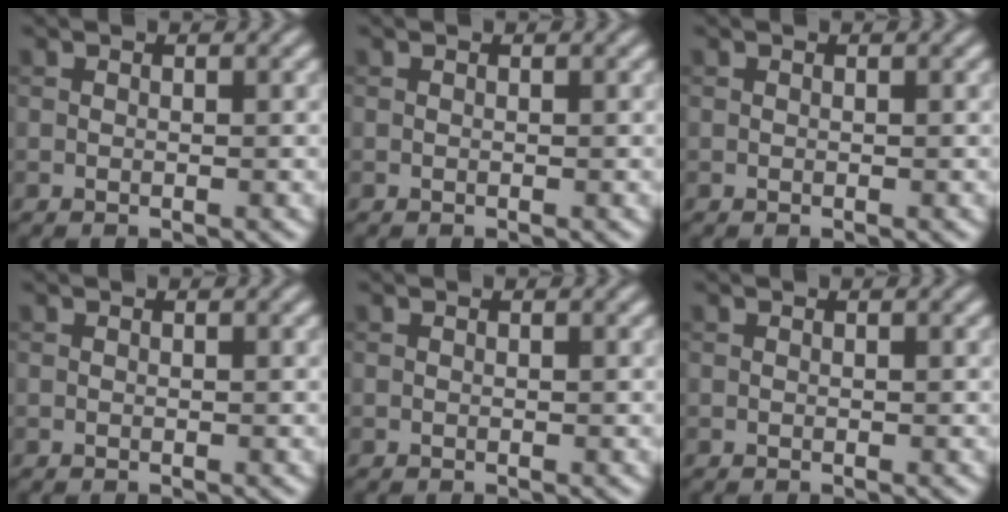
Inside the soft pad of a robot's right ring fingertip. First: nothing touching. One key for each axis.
{"total": 0.0}
{"total": 0.0}
{"total": 0.0}
{"total": 0.0}
{"total": 0.0}